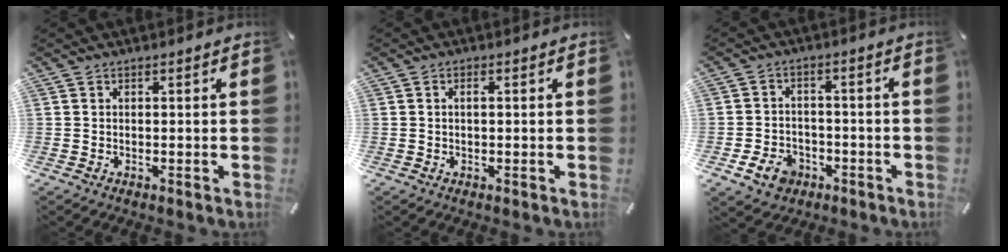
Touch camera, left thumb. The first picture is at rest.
{"total": 1.1, "force": [0.1, 0.6, 0.9], "torque": [-0.018, 0.004, 0.001]}
{"total": 7.1, "force": [-3.3, 5.6, 3.0], "torque": [-0.072, 0.017, -0.059]}